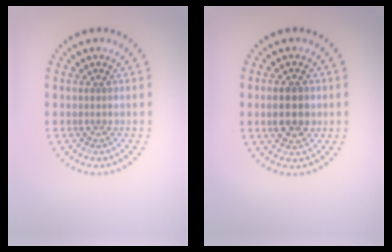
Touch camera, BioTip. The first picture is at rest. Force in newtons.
{"total": 4.2, "press": 4.2, "slide": 0.1}